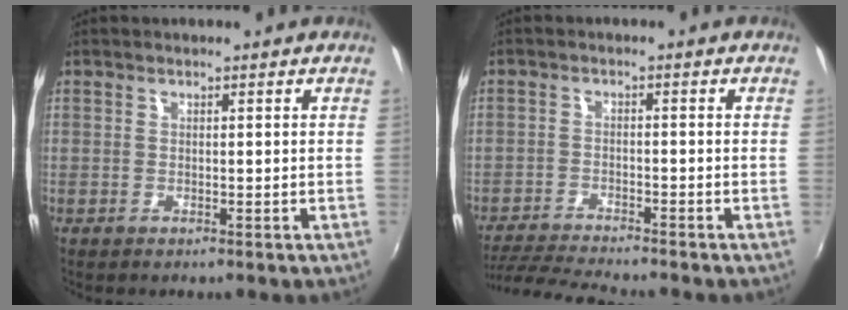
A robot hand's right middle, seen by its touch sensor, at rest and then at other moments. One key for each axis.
{"total": 8.3, "fx": -7.8, "fy": -0.3, "fz": 2.8, "tx": -0.078, "ty": -0.019, "tz": -0.141}